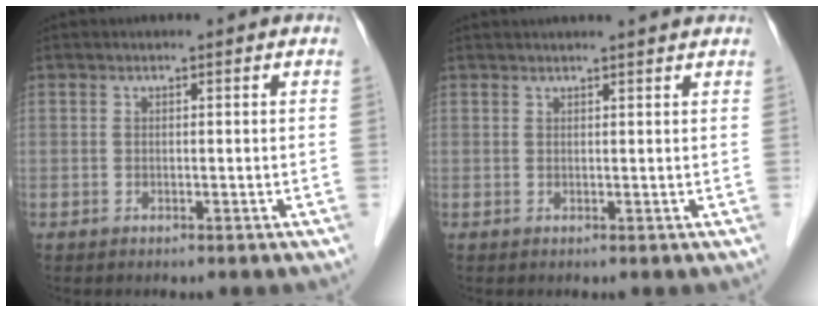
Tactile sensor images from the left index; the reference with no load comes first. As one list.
[{"total": 6.2, "force": [5.7, -0.2, 2.4], "torque": [-0.028, 0.029, 0.059]}]